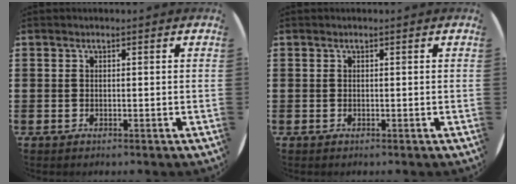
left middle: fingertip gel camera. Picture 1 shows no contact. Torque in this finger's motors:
{"motor_torque": [-0.01, 0.01, 0.00, 0.00]}